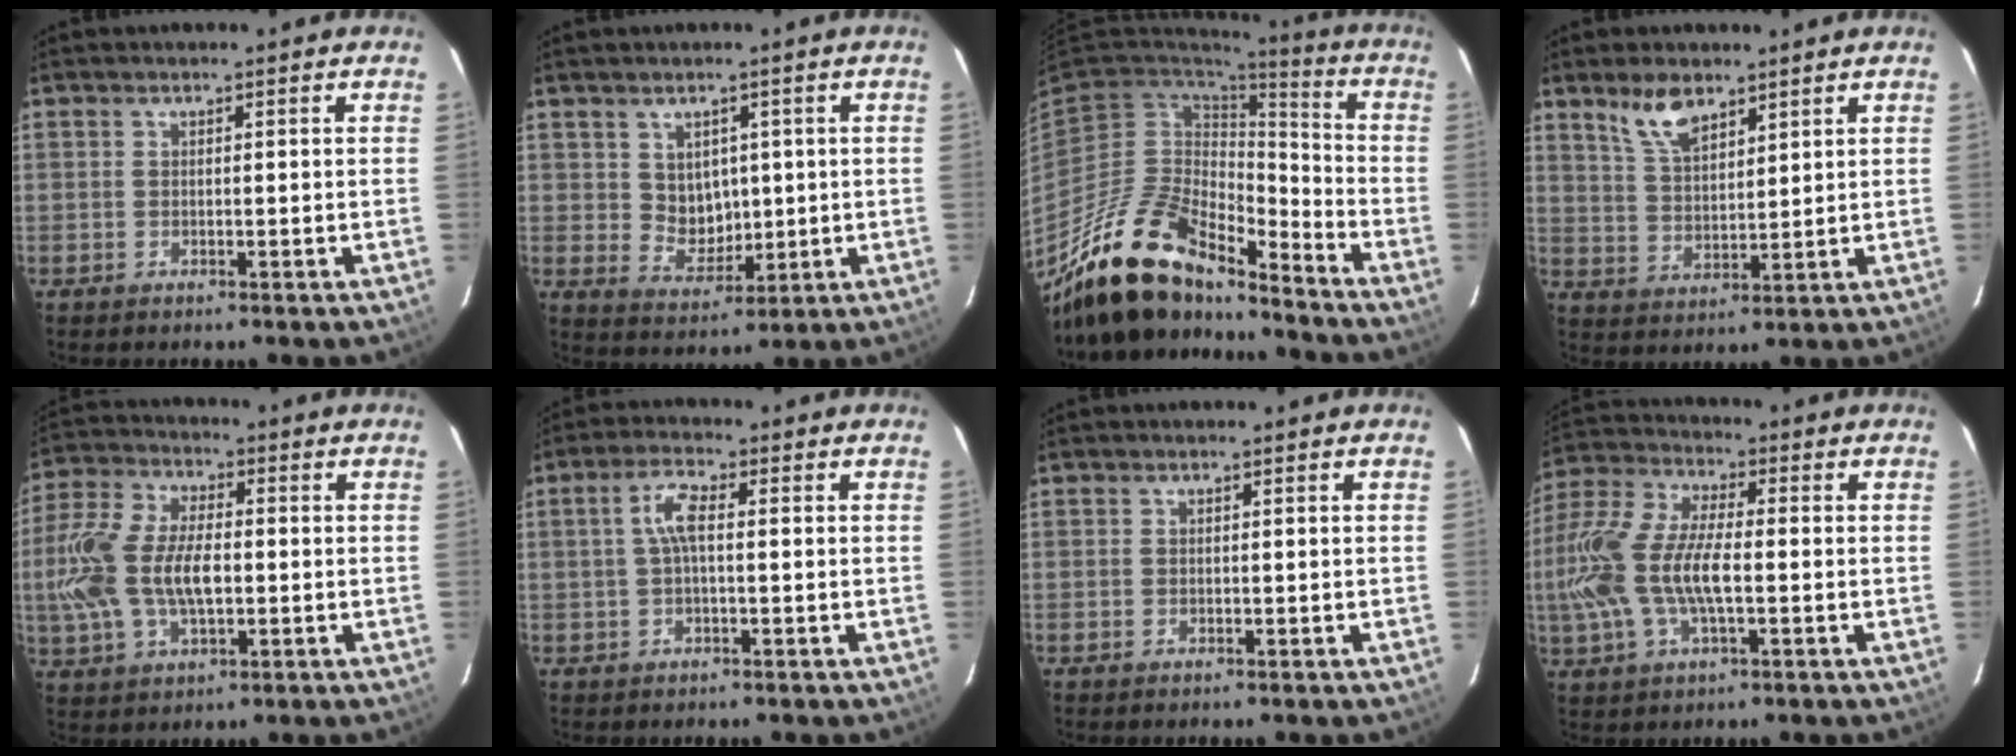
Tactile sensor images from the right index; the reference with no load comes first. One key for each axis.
{"total": 5.4, "fx": 1.5, "fy": 4.7, "fz": 2.3, "tx": -0.038, "ty": 0.004, "tz": 0.041}
{"total": 19.1, "fx": -15.6, "fy": 6.5, "fz": 8.9, "tx": -0.181, "ty": -0.007, "tz": -0.283}
{"total": 7.0, "fx": 5.1, "fy": 2.9, "fz": 3.9, "tx": -0.071, "ty": 0.006, "tz": 0.104}
{"total": 15.2, "fx": -1.0, "fy": 8.2, "fz": 12.8, "tx": -0.280, "ty": 0.011, "tz": -0.018}
{"total": 4.3, "fx": 0.3, "fy": 1.4, "fz": 4.1, "tx": -0.082, "ty": 0.010, "tz": 0.007}
{"total": 0.0}
{"total": 16.5, "fx": -1.9, "fy": 7.1, "fz": 14.8, "tx": -0.319, "ty": 0.006, "tz": -0.040}